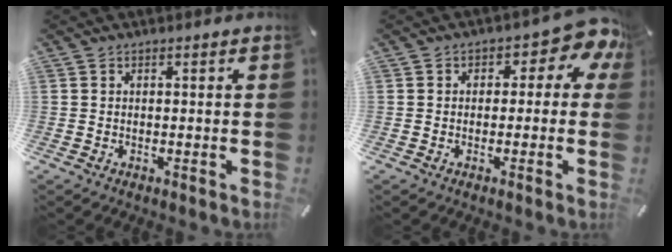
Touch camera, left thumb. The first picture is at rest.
{"total": 6.5, "force": [1.9, 3.8, 5.0], "torque": [-0.060, -0.015, 0.025]}